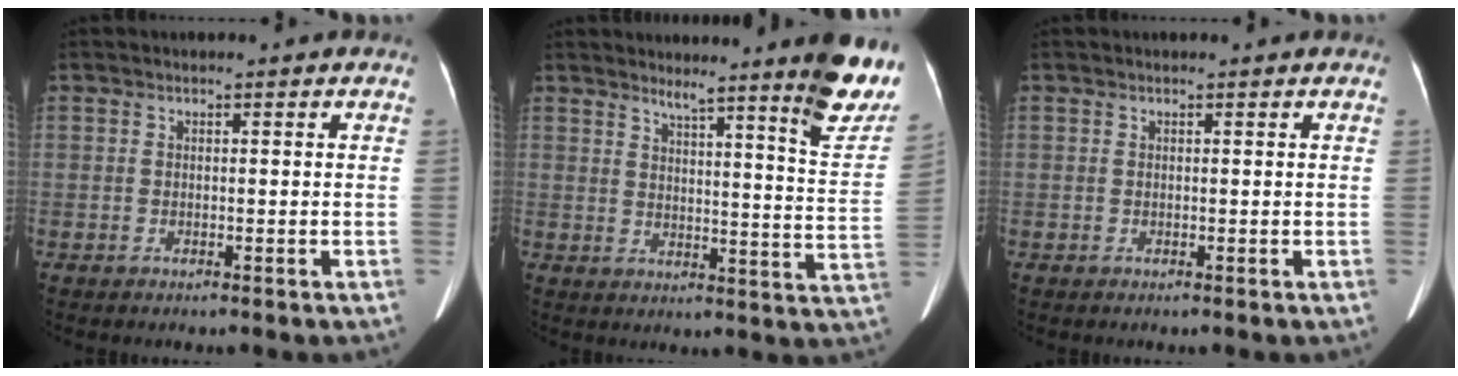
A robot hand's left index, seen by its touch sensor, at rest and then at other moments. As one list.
[{"total": 14.4, "force": [11.7, -0.4, 8.4], "torque": [-0.091, -0.052, 0.132]}, {"total": 0.0}]